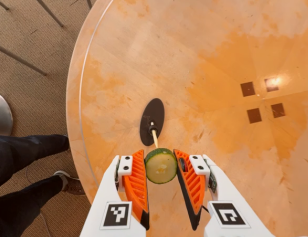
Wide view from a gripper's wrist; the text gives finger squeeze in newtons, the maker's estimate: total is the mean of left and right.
{"total": 8.9, "left": 8.6, "right": 9.2}